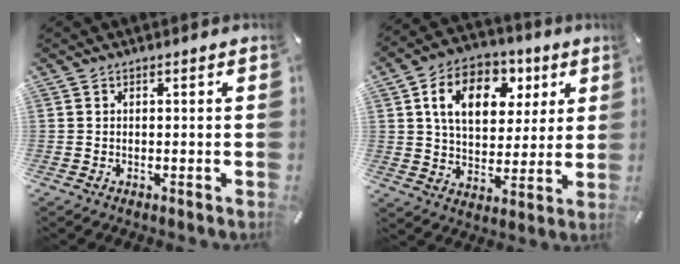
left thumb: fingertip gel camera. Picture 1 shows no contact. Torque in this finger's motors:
{"motor_torque": [1.94, 2.02, 1.44, -1.32, 0.34]}